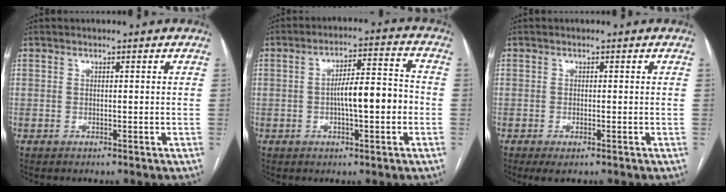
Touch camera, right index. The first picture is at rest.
{"total": 8.2, "force": [-1.3, 1.8, 7.9], "torque": [-0.132, 0.021, -0.021]}
{"total": 2.0, "force": [-1.1, 0.6, 1.6], "torque": [-0.026, -0.003, -0.014]}